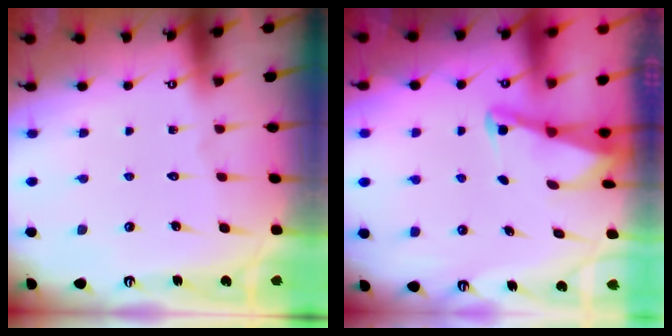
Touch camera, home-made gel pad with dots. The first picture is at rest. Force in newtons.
{"total": 2.1, "press": 2.1, "slide": 0.4}